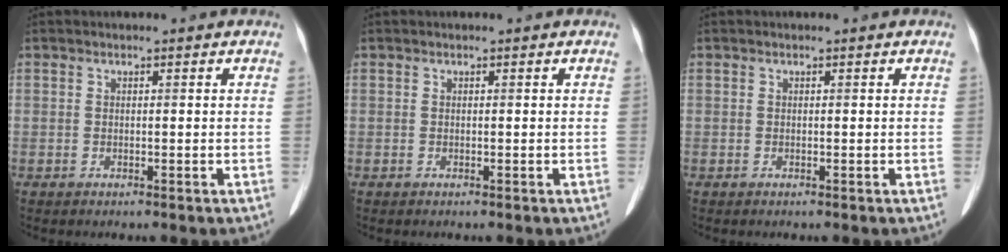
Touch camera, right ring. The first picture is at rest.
{"total": 0.0}
{"total": 0.0}